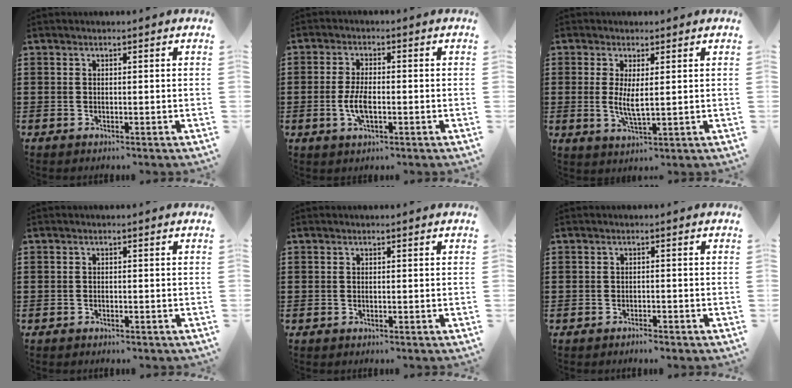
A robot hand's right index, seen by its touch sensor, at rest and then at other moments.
{"total": 4.6, "force": [-1.0, 1.6, 4.2], "torque": [-0.095, -0.006, -0.022]}
{"total": 4.0, "force": [0.4, 1.0, 3.9], "torque": [-0.066, -0.005, 0.007]}
{"total": 0.7, "force": [-0.7, 0.1, 0.2], "torque": [-0.005, -0.002, -0.014]}
{"total": 0.0}
{"total": 1.1, "force": [-1.1, 0.1, 0.2], "torque": [-0.008, 0.001, -0.023]}